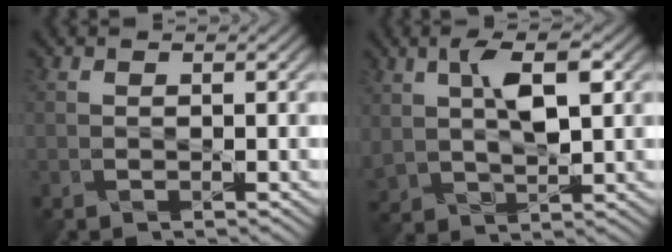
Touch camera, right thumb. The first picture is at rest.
{"total": 5.9, "force": [2.1, 3.0, 4.6], "torque": [-0.104, 0.002, 0.045]}